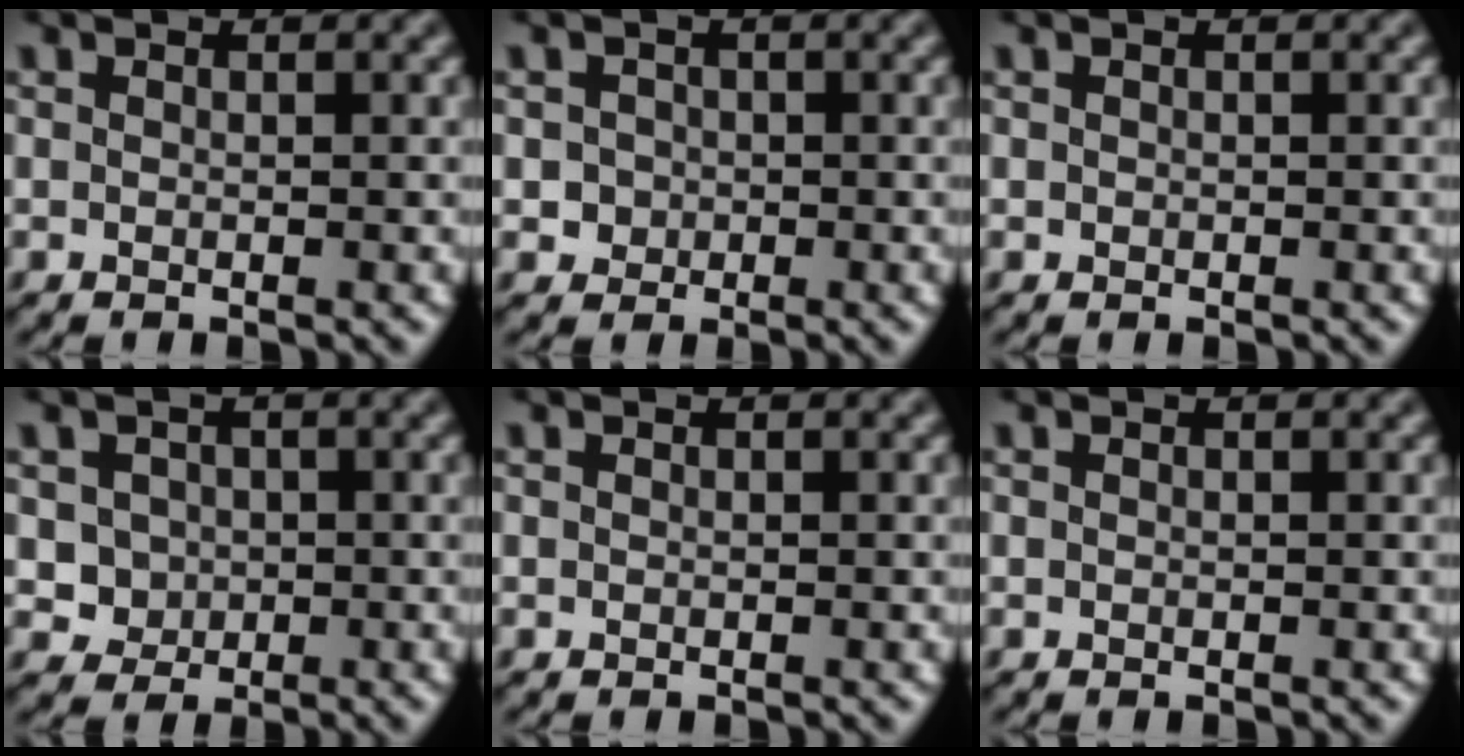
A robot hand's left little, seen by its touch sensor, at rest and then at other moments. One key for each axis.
{"total": 1.4, "fx": -0.1, "fy": 1.4, "fz": 0.3, "tx": 0.001, "ty": -0.002, "tz": 0.008}
{"total": 0.0}
{"total": 2.5, "fx": 0.3, "fy": 2.3, "fz": 0.9, "tx": -0.020, "ty": -0.005, "tz": 0.017}
{"total": 0.0}
{"total": 0.0}